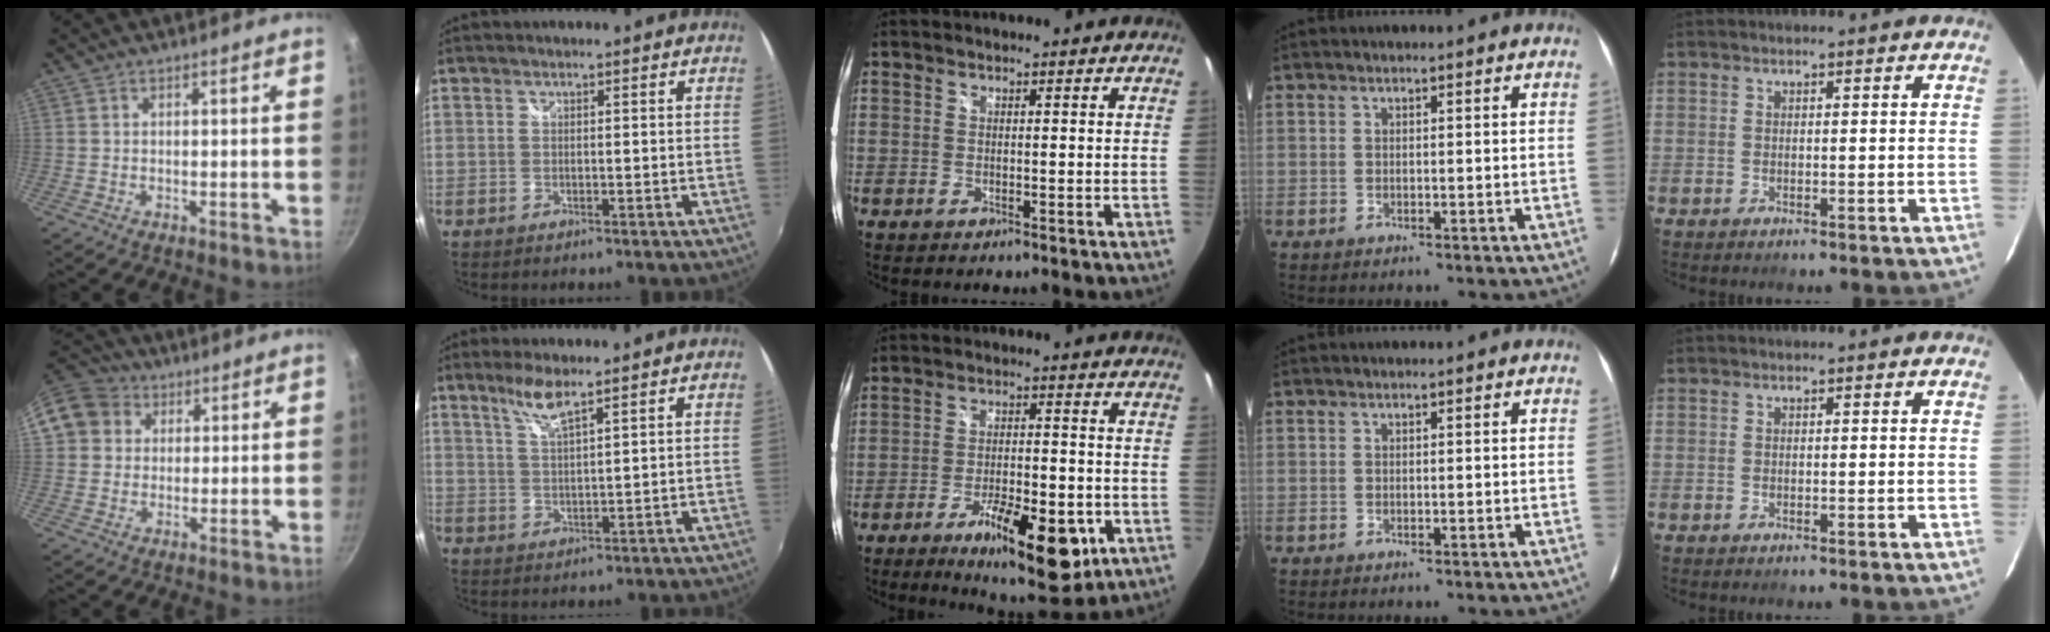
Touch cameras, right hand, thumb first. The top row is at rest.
{"thumb": {"total": 11.1, "force": [3.0, 9.8, 4.1], "torque": [-0.067, 0.026, 0.042]}, "index": {"total": 4.6, "force": [3.5, 0.2, 3.1], "torque": [-0.064, 0.000, 0.071]}, "middle": {"total": 14.8, "force": [-7.2, 4.6, 12.1], "torque": [-0.201, -0.022, -0.098]}}